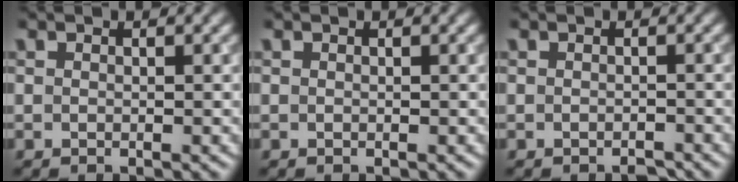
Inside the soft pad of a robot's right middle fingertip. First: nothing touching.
{"total": 0.0}
{"total": 0.8, "force": [-0.7, 0.2, 0.3], "torque": [-0.004, 0.000, -0.011]}